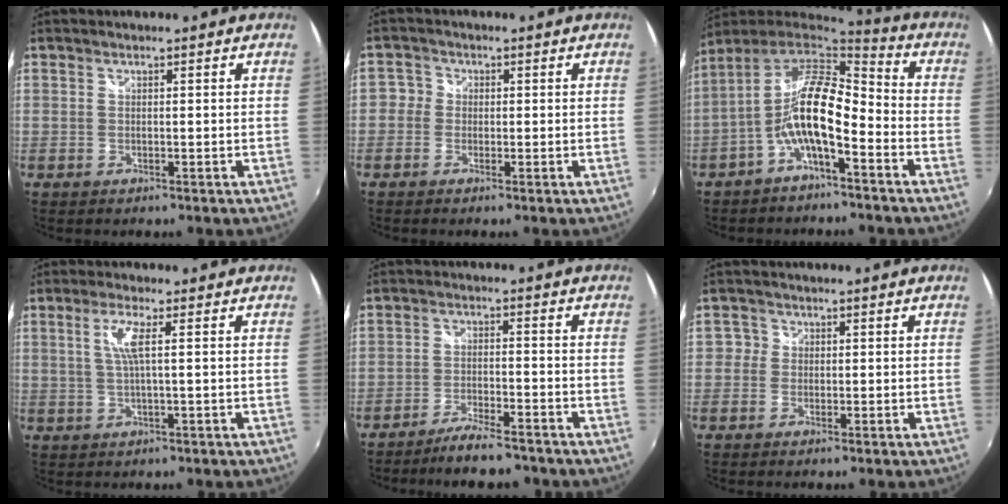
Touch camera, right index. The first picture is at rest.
{"total": 2.9, "force": [-1.2, 2.6, 0.3], "torque": [-0.002, 0.005, -0.031]}
{"total": 13.2, "force": [-4.4, 4.7, 11.5], "torque": [-0.223, 0.008, -0.087]}
{"total": 4.0, "force": [0.9, -0.2, 3.9], "torque": [-0.079, 0.000, 0.018]}
{"total": 7.9, "force": [-6.8, 1.3, 3.7], "torque": [-0.091, -0.009, -0.114]}
{"total": 2.2, "force": [-0.7, 2.1, 0.1], "torque": [-0.001, 0.005, -0.017]}